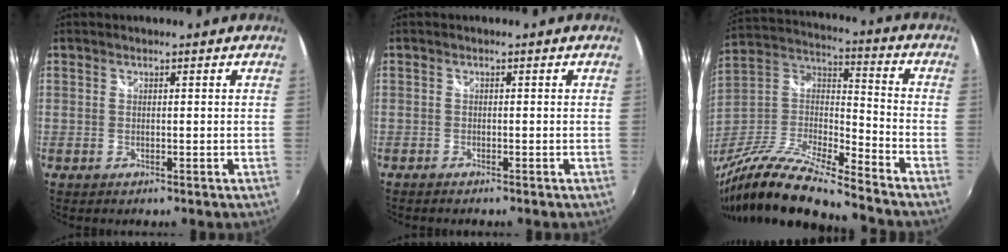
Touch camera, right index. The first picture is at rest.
{"total": 1.2, "force": [-1.1, 0.2, 0.5], "torque": [-0.014, -0.007, -0.020]}
{"total": 22.3, "force": [-17.9, 3.0, 13.0], "torque": [-0.255, -0.028, -0.335]}